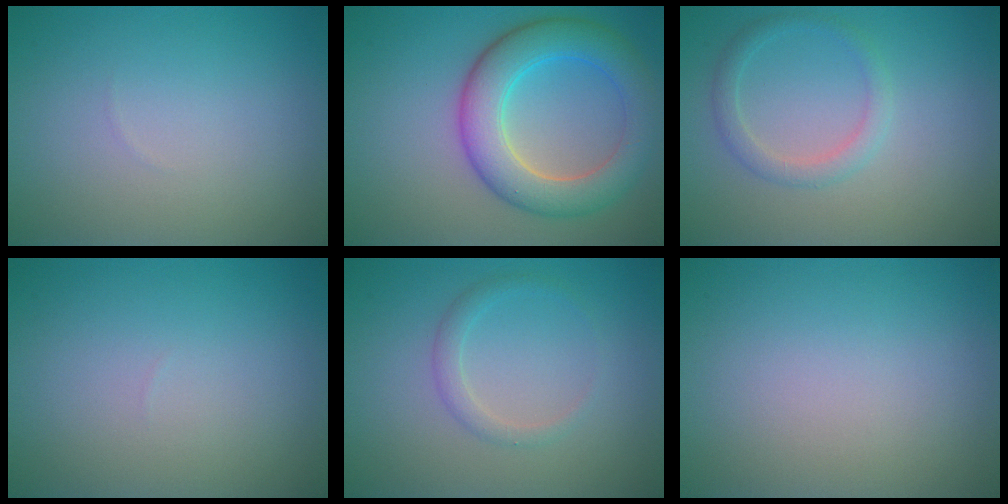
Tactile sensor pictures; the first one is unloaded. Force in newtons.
{"total": 6.8, "press": 6.8, "slide": 0.1}
{"total": 1.9, "press": 1.9, "slide": 0.2}
{"total": 0.0}
{"total": 1.5, "press": 1.5, "slide": 0.0}
{"total": 0.0}